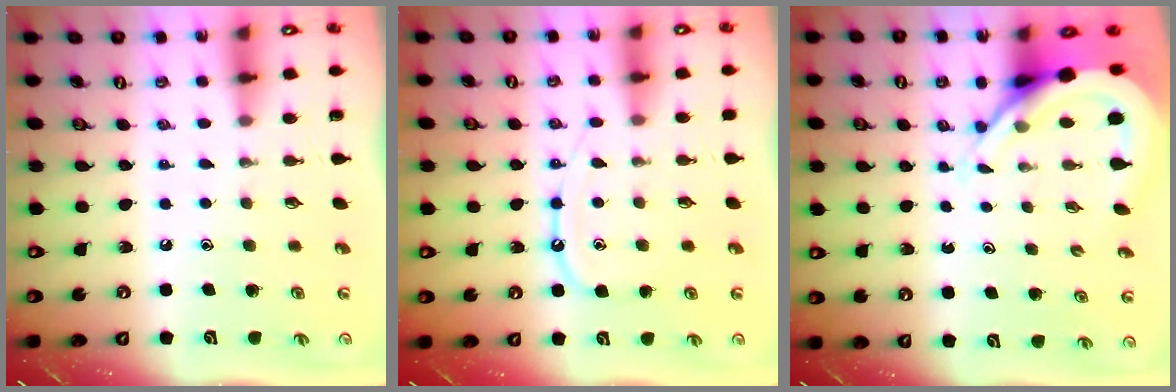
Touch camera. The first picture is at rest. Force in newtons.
{"total": 10.5, "press": 10.5, "slide": 1.0}
{"total": 7.8, "press": 7.7, "slide": 0.9}